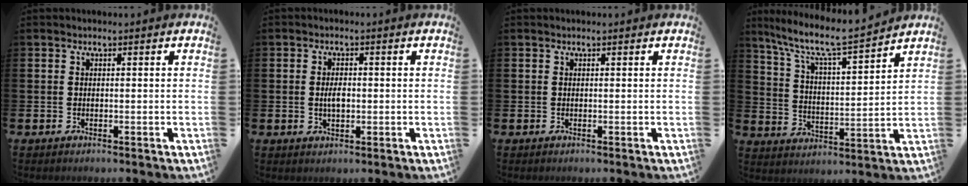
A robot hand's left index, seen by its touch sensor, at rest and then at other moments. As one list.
[{"total": 2.5, "force": [-0.1, 1.3, 2.1], "torque": [-0.034, 0.002, -0.006]}, {"total": 0.0}, {"total": 8.5, "force": [7.5, 0.5, 3.8], "torque": [-0.107, -0.052, 0.125]}]